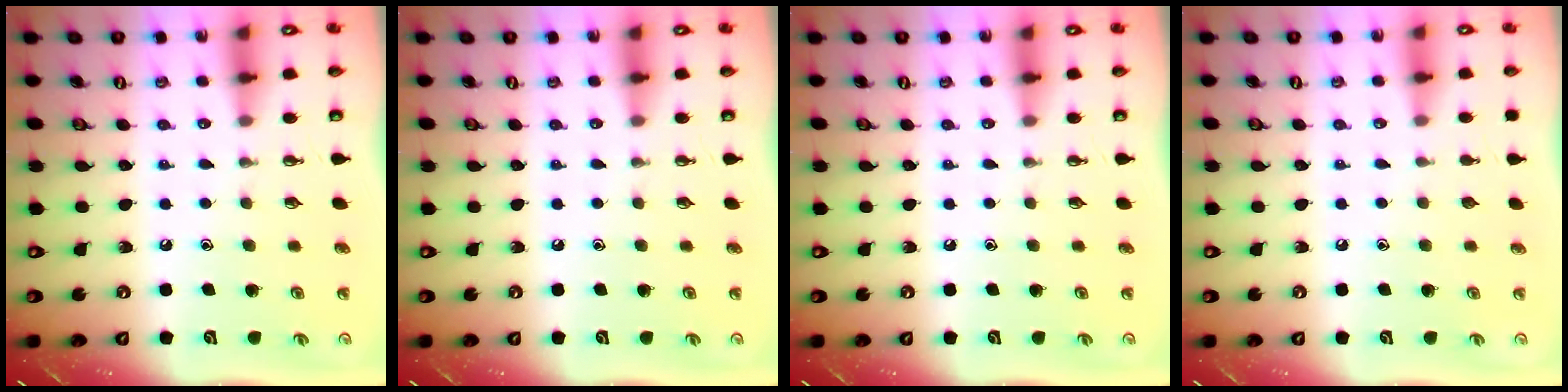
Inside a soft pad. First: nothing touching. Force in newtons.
{"total": 0.0}
{"total": 0.0}
{"total": 0.0}